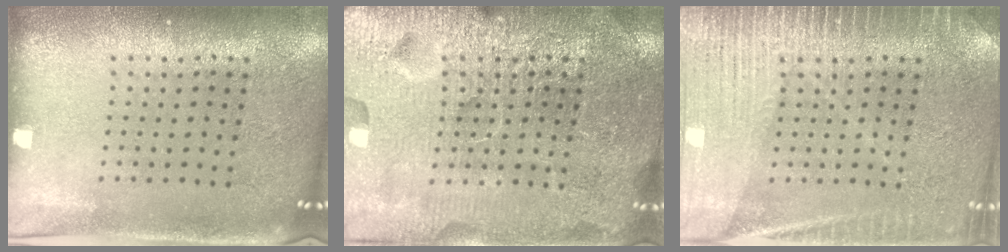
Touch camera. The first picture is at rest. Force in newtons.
{"total": 7.0, "press": 7.0, "slide": 0.8}
{"total": 4.7, "press": 4.6, "slide": 0.7}